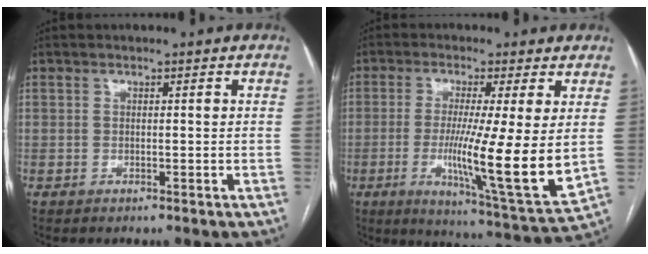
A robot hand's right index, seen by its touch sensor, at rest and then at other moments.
{"total": 14.5, "force": [-0.6, -0.1, 14.4], "torque": [-0.249, -0.038, -0.011]}